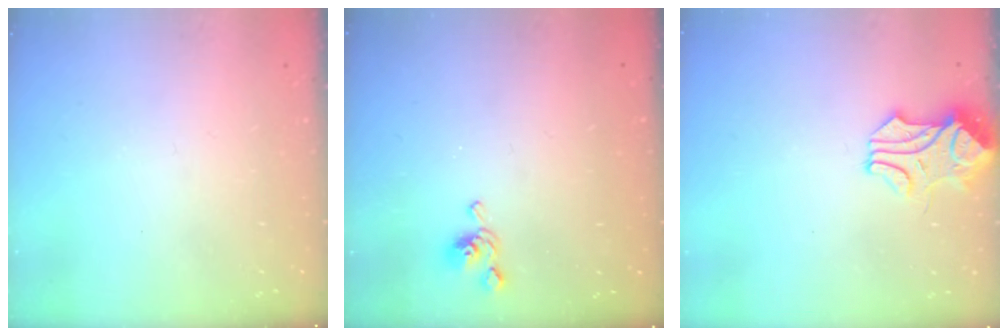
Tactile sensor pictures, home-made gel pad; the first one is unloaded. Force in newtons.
{"total": 4.7, "press": 4.7, "slide": 0.5}
{"total": 0.7, "press": 0.7, "slide": 0.2}